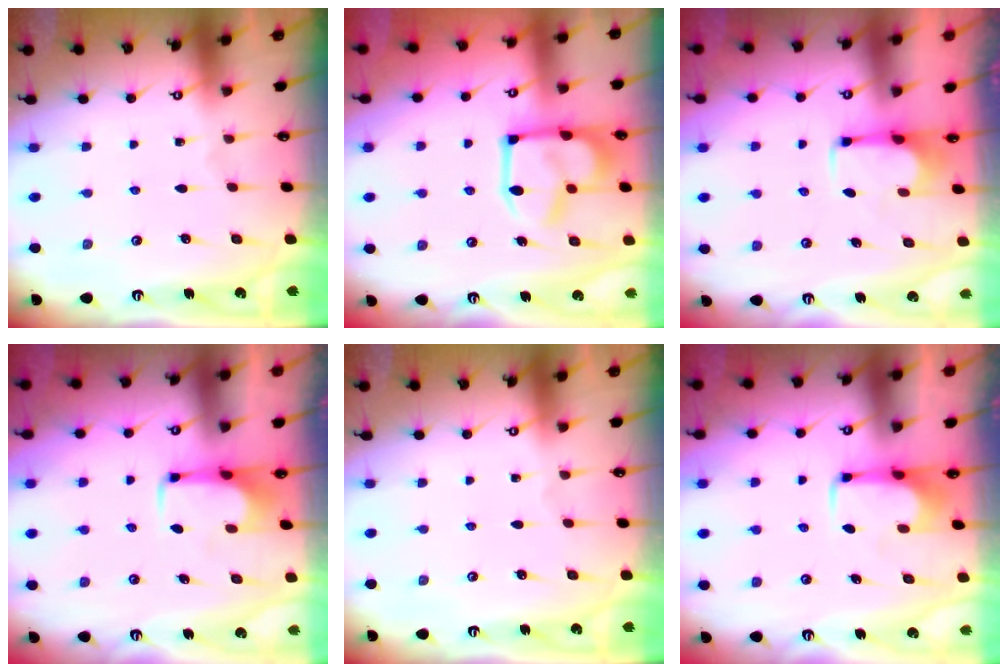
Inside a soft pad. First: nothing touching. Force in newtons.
{"total": 12.1, "press": 12.0, "slide": 1.4}
{"total": 2.5, "press": 2.4, "slide": 0.8}
{"total": 2.0, "press": 1.9, "slide": 0.4}
{"total": 0.0}
{"total": 2.1, "press": 2.0, "slide": 0.4}